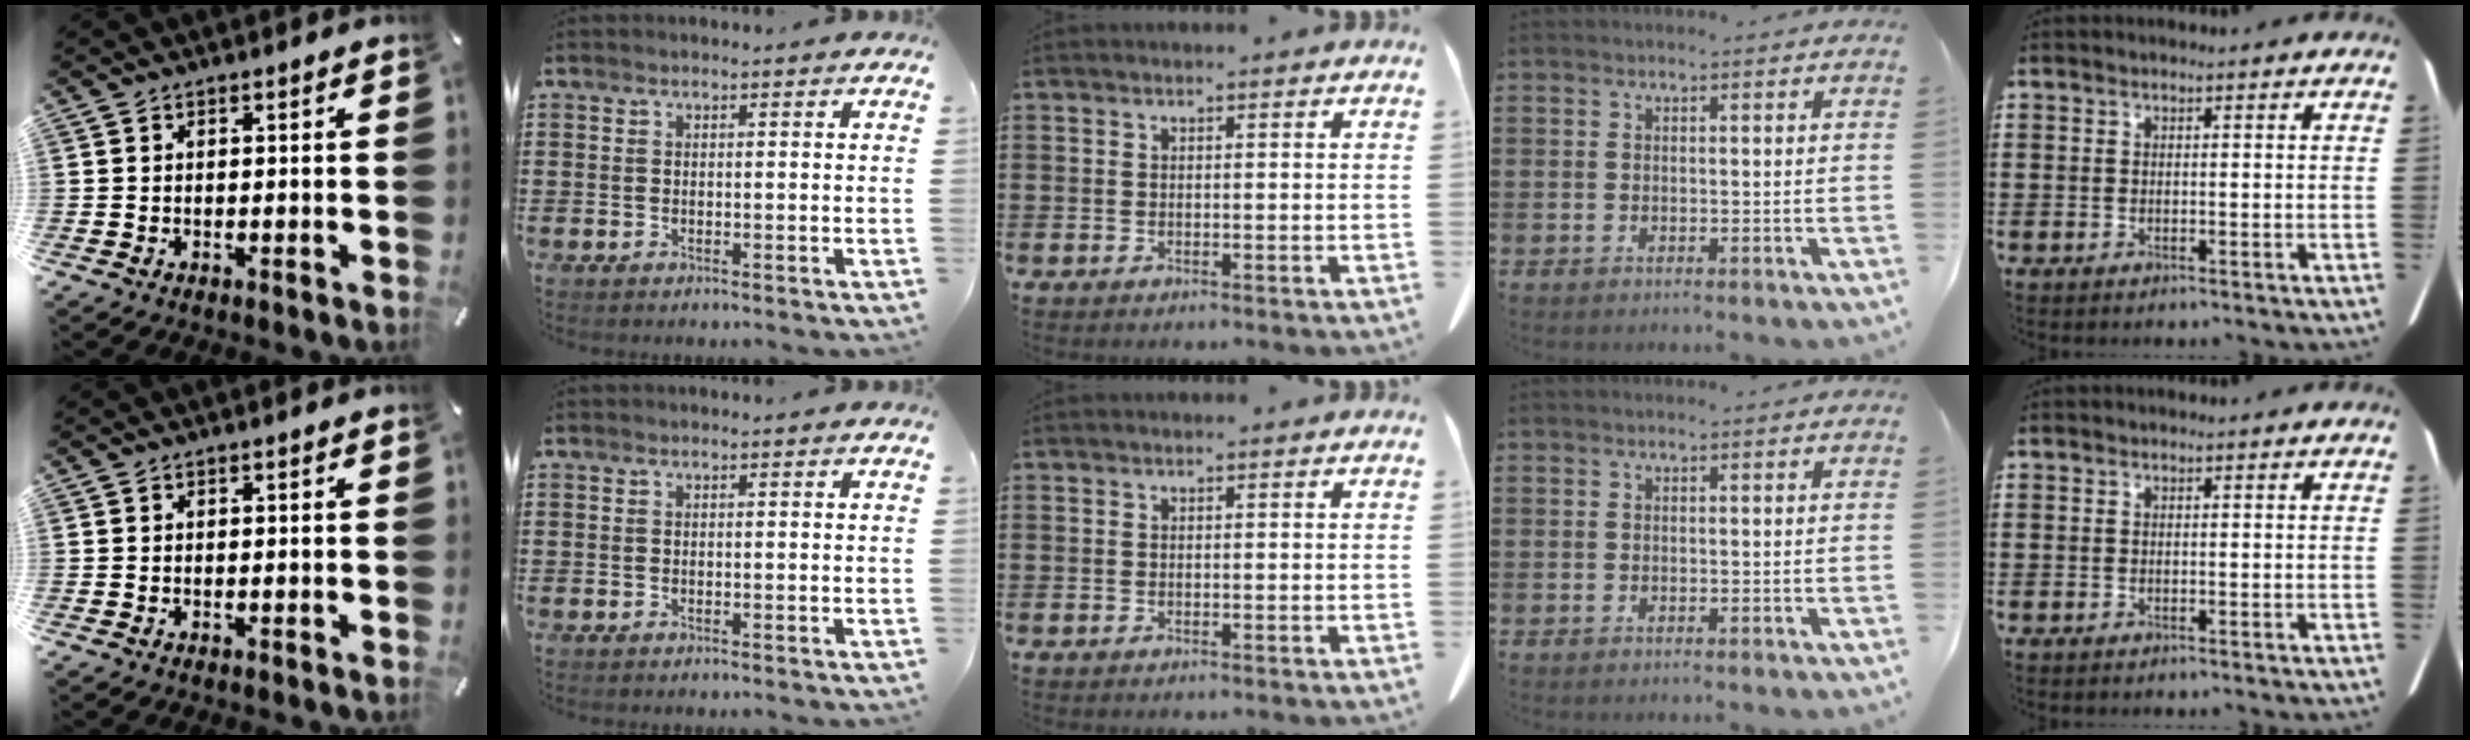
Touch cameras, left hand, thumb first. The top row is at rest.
{}